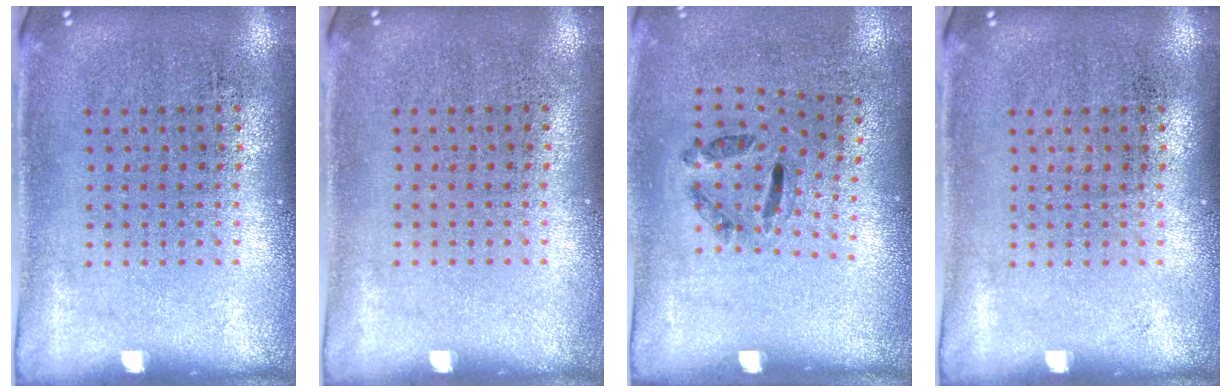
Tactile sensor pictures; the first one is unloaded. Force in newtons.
{"total": 0.0}
{"total": 1.4, "press": 0.8, "slide": 1.2}
{"total": 0.0}